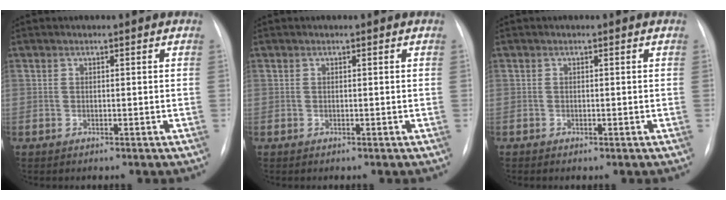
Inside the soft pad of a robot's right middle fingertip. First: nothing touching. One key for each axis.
{"total": 0.0}
{"total": 0.0}